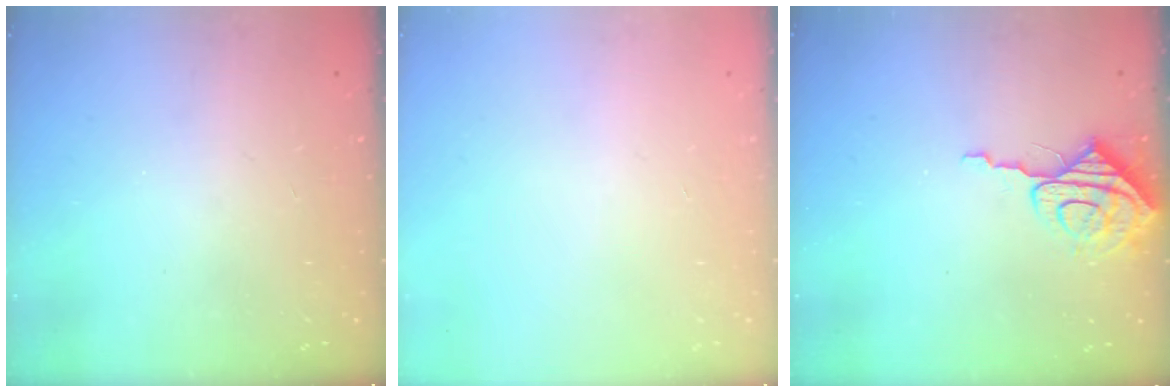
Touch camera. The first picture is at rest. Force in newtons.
{"total": 0.0}
{"total": 8.2, "press": 8.2, "slide": 0.6}